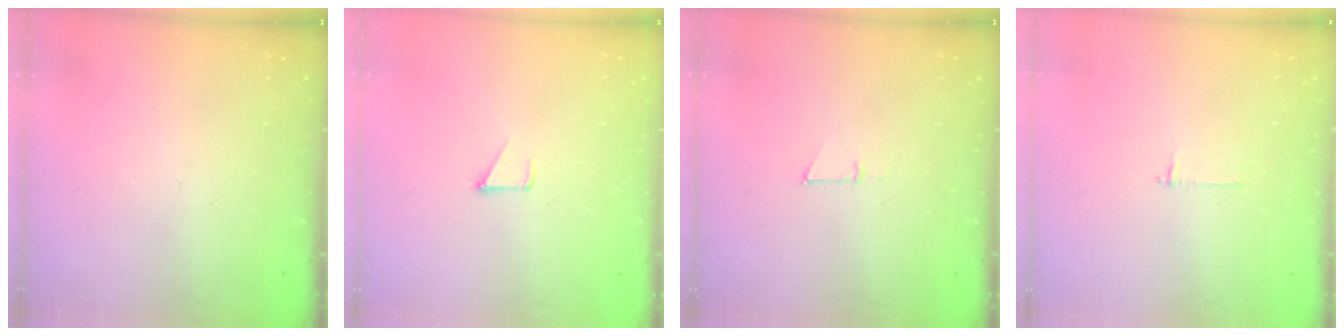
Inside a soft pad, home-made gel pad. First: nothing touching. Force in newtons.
{"total": 1.2, "press": 1.2, "slide": 0.1}
{"total": 3.8, "press": 3.7, "slide": 1.0}
{"total": 2.7, "press": 2.7, "slide": 0.3}